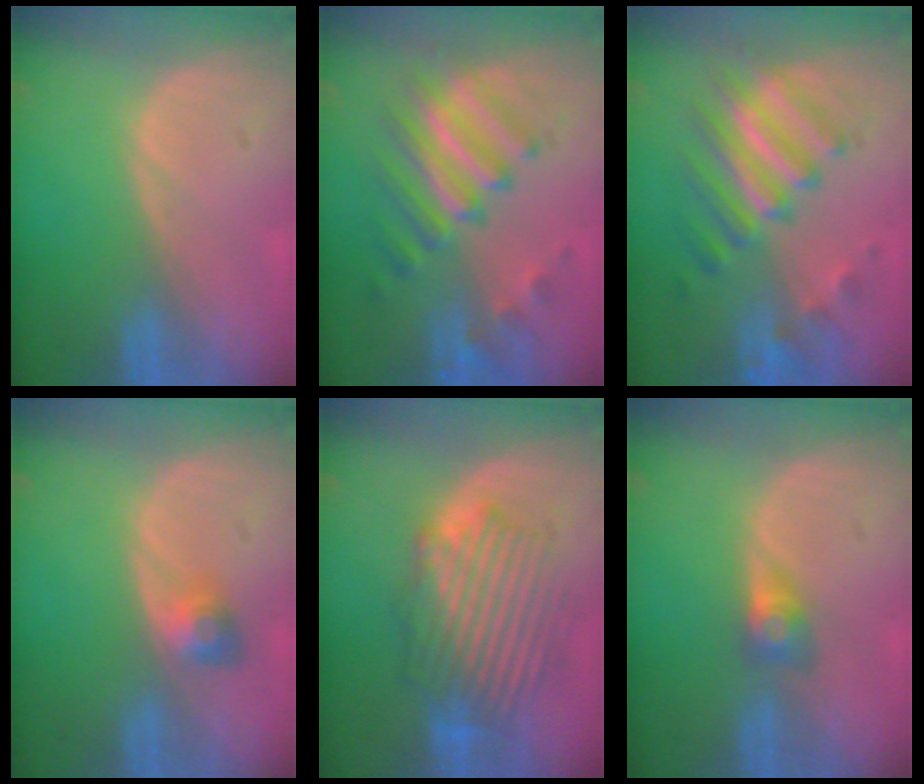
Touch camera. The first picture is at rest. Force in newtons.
{"total": 9.3, "press": 8.6, "slide": 3.6}
{"total": 8.9, "press": 8.5, "slide": 2.7}
{"total": 3.0, "press": 2.6, "slide": 1.3}
{"total": 8.8, "press": 8.5, "slide": 2.3}
{"total": 2.9, "press": 2.4, "slide": 1.5}